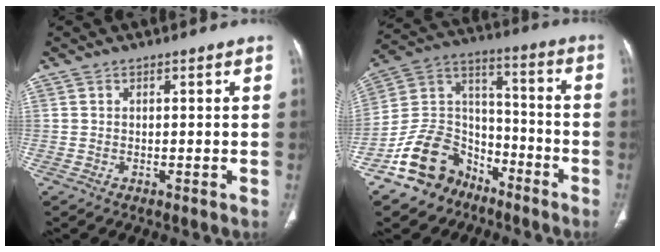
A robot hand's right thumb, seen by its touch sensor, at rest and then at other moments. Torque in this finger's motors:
{"motor_torque": [1.95, 0.29, 0.90, -1.54, 0.26]}